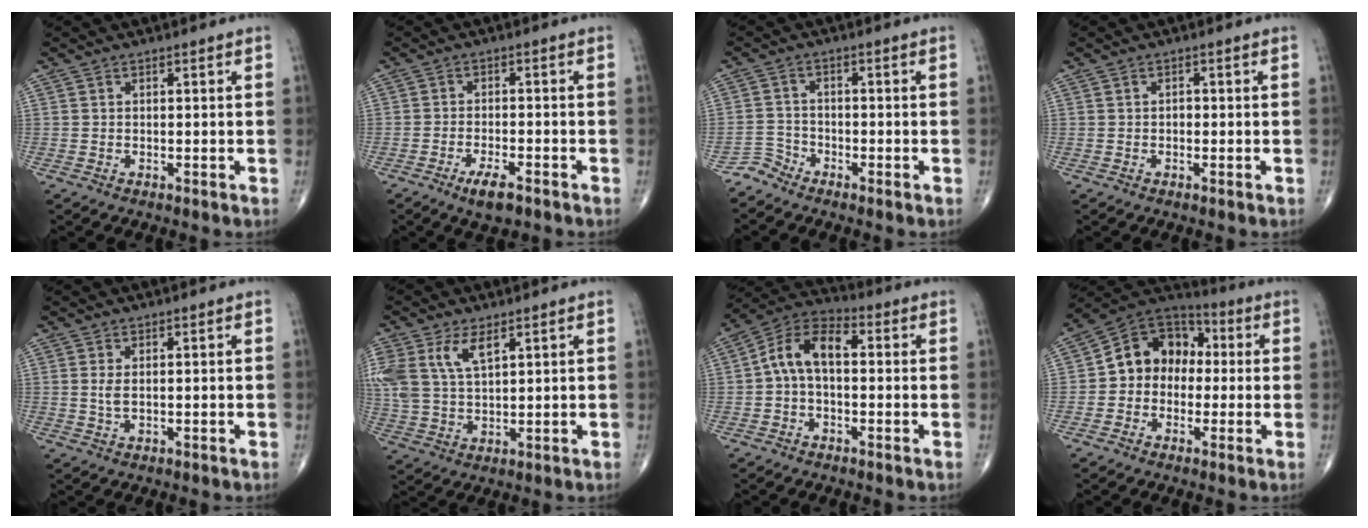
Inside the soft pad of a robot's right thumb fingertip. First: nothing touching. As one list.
[{"total": 5.0, "force": [-3.1, 1.6, 3.5], "torque": [-0.065, 0.006, -0.051]}, {"total": 2.8, "force": [-2.6, 0.8, -0.6], "torque": [0.018, -0.002, -0.059]}, {"total": 0.8, "force": [-0.2, 0.6, 0.5], "torque": [-0.003, 0.003, -0.006]}, {"total": 1.9, "force": [0.3, 0.7, 1.7], "torque": [-0.039, -0.002, 0.012]}, {"total": 10.7, "force": [4.8, 5.4, 7.9], "torque": [-0.179, -0.002, 0.105]}, {"total": 9.8, "force": [0.4, 5.7, 8.0], "torque": [-0.140, 0.035, -0.006]}, {"total": 12.4, "force": [0.1, 10.1, 7.2], "torque": [-0.078, 0.042, -0.016]}]